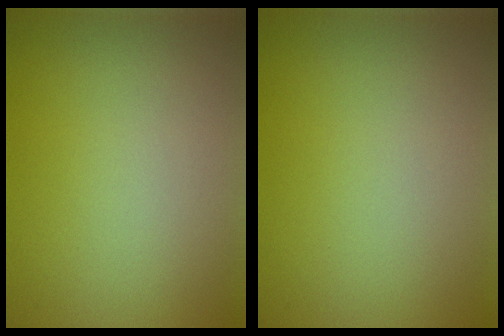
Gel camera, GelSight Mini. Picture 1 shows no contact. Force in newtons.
{"total": 0.0}